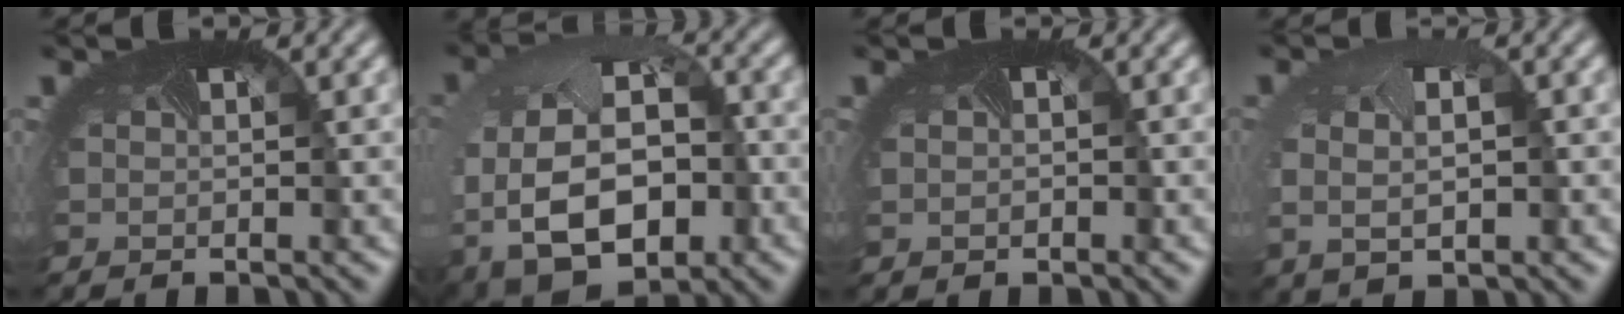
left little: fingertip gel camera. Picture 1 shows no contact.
{"total": 11.4, "force": [-4.2, 7.9, 7.1], "torque": [-0.148, -0.050, -0.044]}
{"total": 0.5, "force": [-0.1, 0.5, 0.1], "torque": [-0.002, 0.001, -0.002]}
{"total": 3.6, "force": [-0.2, 2.5, 2.7], "torque": [-0.051, -0.003, 0.006]}